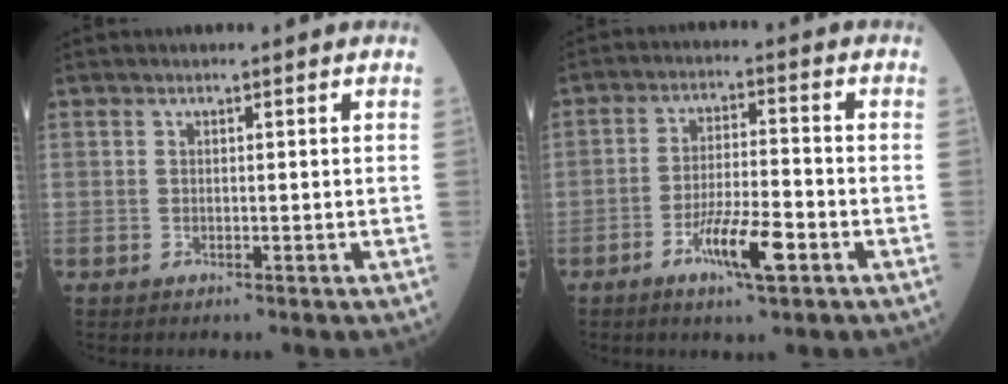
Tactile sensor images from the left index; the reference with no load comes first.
{"total": 7.5, "force": [-3.8, 1.1, 6.4], "torque": [-0.123, -0.007, -0.066]}